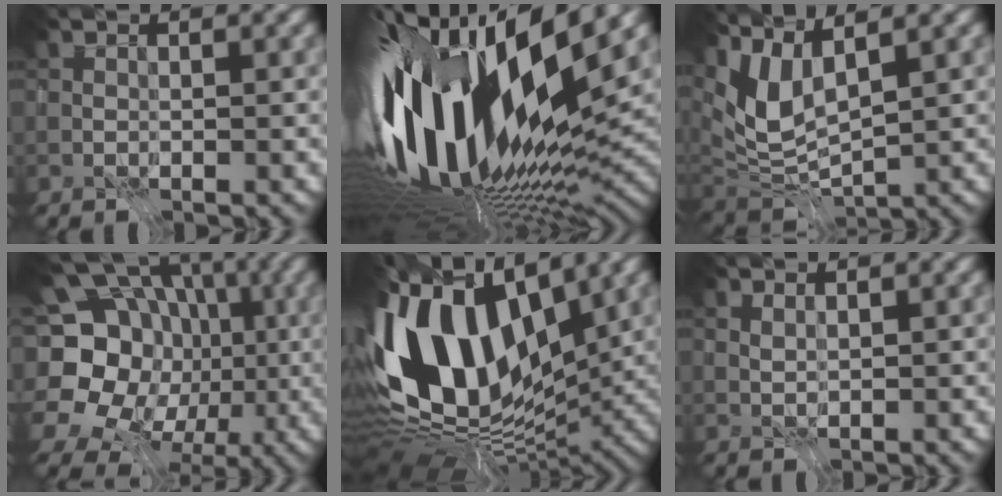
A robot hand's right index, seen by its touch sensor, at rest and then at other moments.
{"total": 18.7, "force": [0.5, 7.7, 17.0], "torque": [-0.320, -0.040, 0.006]}
{"total": 6.8, "force": [2.0, 3.3, 5.6], "torque": [-0.135, -0.002, 0.035]}
{"total": 17.6, "force": [-2.7, 15.6, 7.7], "torque": [-0.171, 0.021, -0.073]}
{"total": 15.4, "force": [0.9, 9.4, 12.2], "torque": [-0.255, 0.012, -0.004]}
{"total": 0.6, "force": [0.3, 0.2, 0.5], "torque": [-0.010, -0.001, 0.007]}